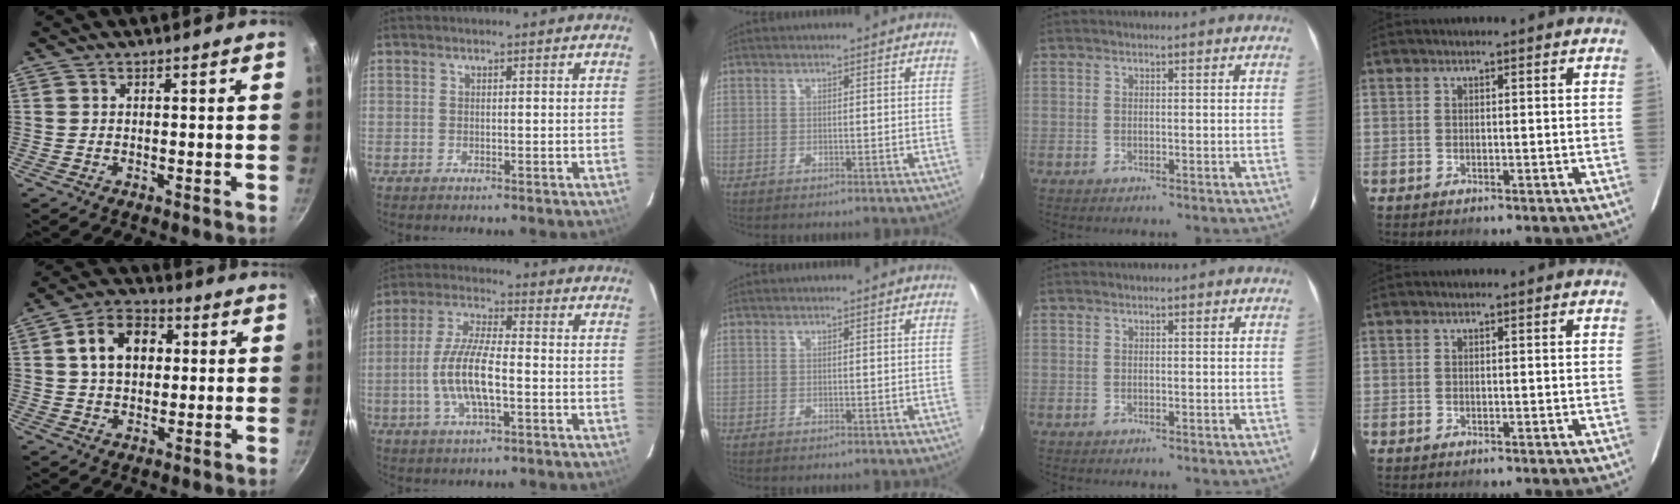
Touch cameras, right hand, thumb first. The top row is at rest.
{"thumb": {"total": 11.0, "force": [2.1, 8.0, 7.2], "torque": [-0.092, 0.015, 0.025]}, "index": {"total": 10.8, "force": [-2.6, 3.1, 10.0], "torque": [-0.205, 0.000, -0.051]}}